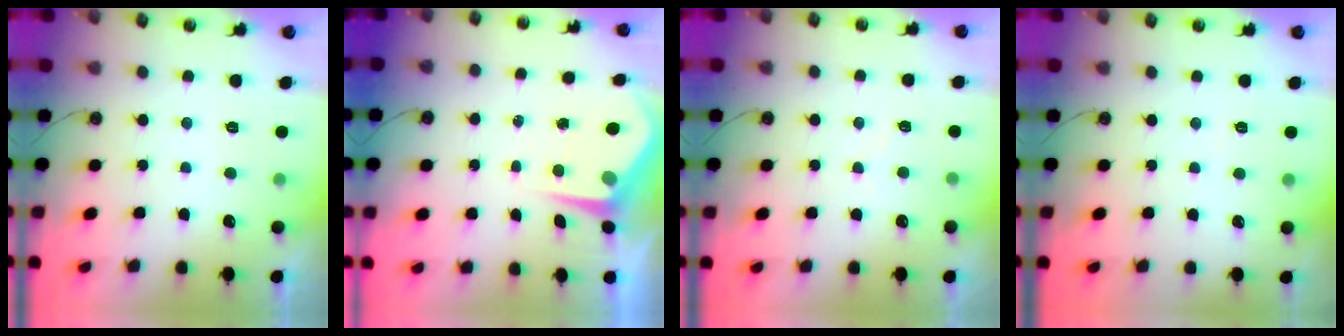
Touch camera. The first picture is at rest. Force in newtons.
{"total": 5.6, "press": 5.5, "slide": 0.6}
{"total": 5.0, "press": 5.0, "slide": 0.6}
{"total": 3.0, "press": 2.9, "slide": 0.4}